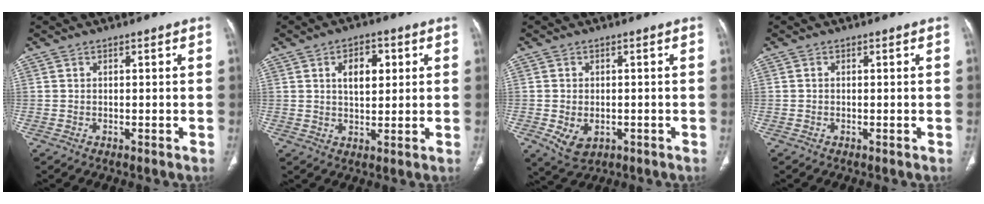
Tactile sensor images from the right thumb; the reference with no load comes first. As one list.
[{"total": 6.9, "force": [2.1, 3.9, 5.3], "torque": [-0.064, -0.004, 0.036]}, {"total": 5.3, "force": [-1.5, 3.7, 3.5], "torque": [-0.058, 0.001, -0.010]}, {"total": 0.0}]